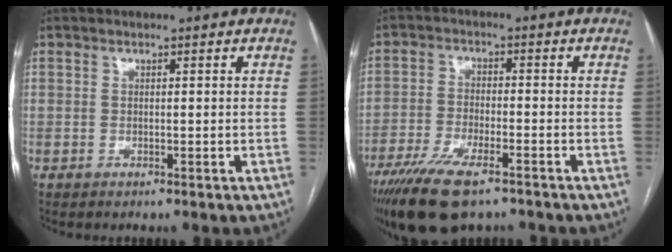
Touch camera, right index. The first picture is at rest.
{"total": 12.1, "force": [-8.6, 3.2, 7.9], "torque": [-0.143, -0.026, -0.148]}